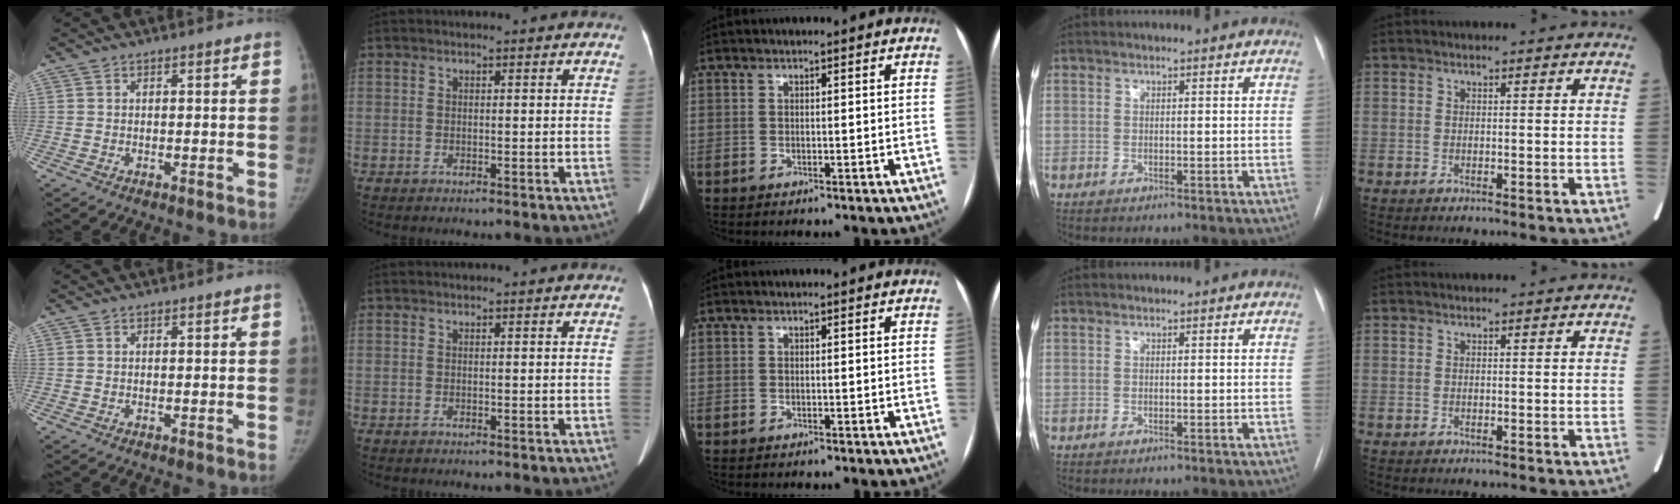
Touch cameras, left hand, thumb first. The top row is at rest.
{}